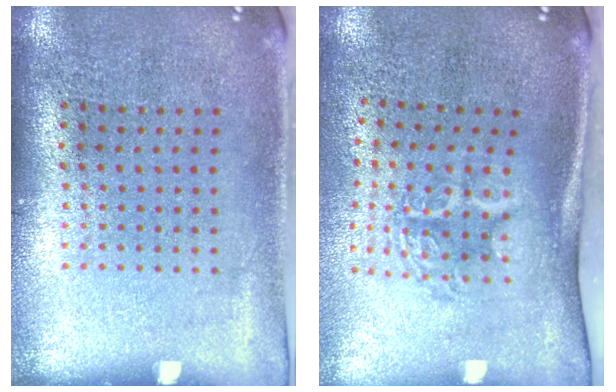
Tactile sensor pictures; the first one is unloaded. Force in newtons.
{"total": 1.8, "press": 1.2, "slide": 1.4}